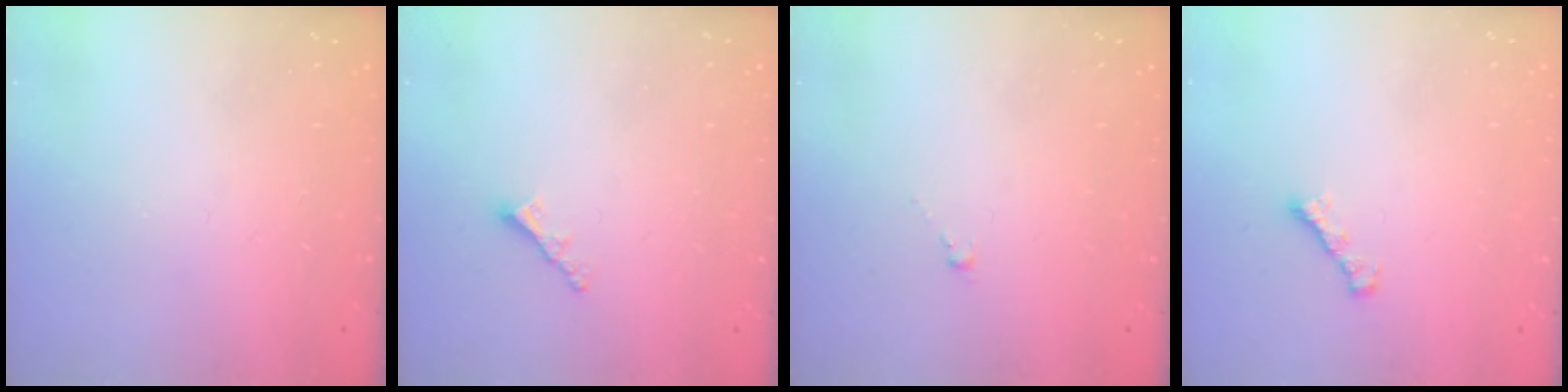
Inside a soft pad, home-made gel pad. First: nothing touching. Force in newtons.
{"total": 2.3, "press": 2.3, "slide": 0.1}
{"total": 0.6, "press": 0.4, "slide": 0.4}
{"total": 1.8, "press": 1.7, "slide": 0.6}